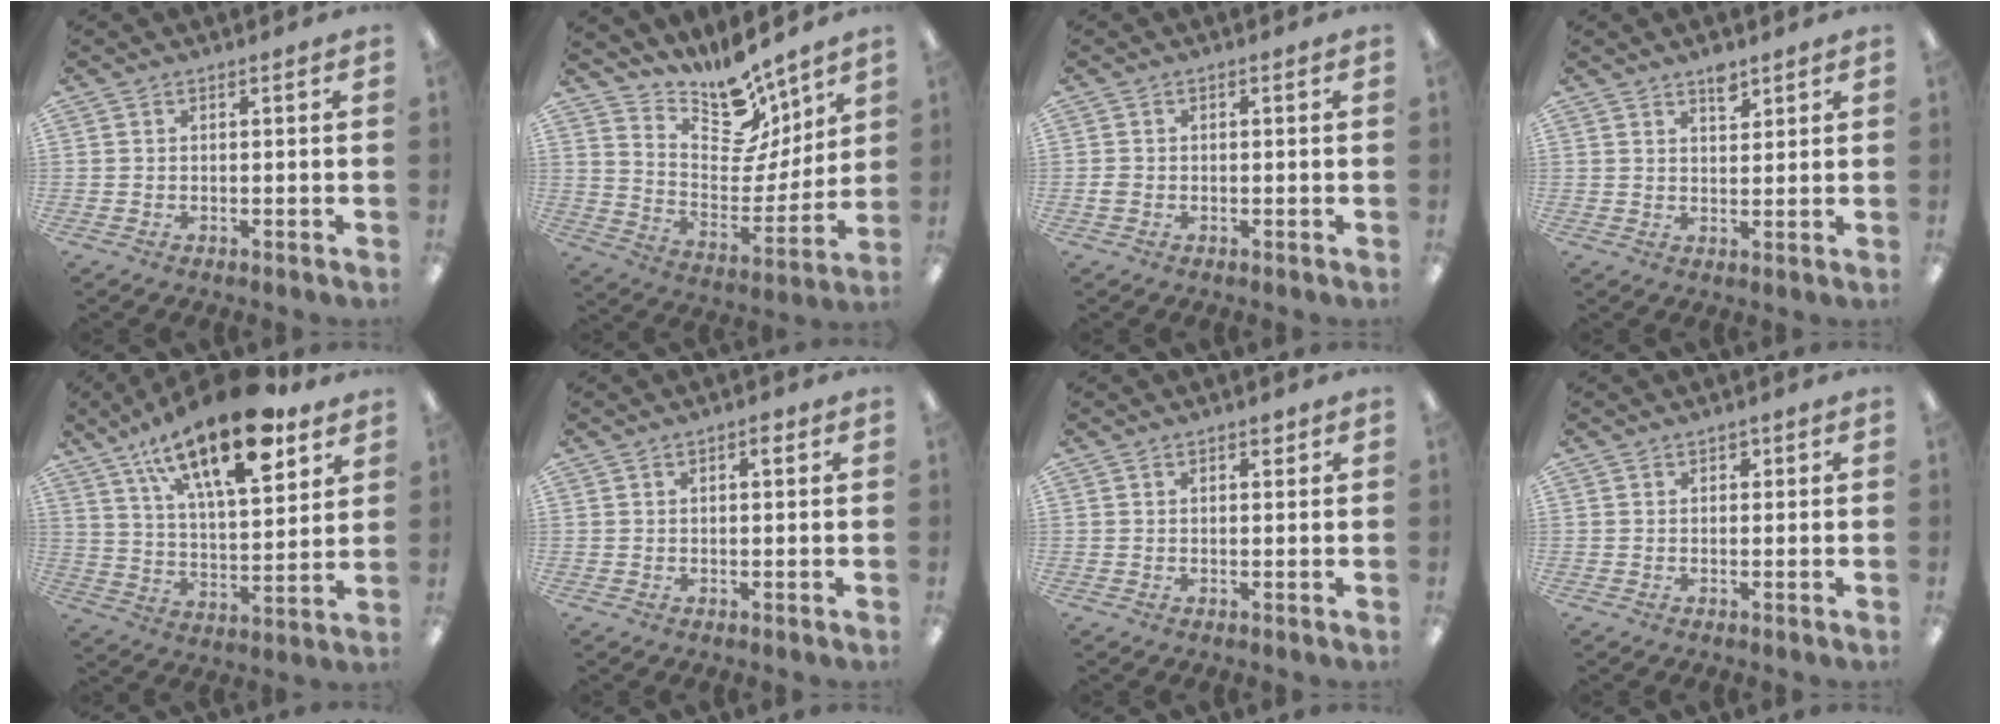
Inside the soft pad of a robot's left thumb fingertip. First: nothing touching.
{"total": 13.5, "force": [11.3, 5.8, 4.4], "torque": [-0.067, -0.110, 0.201]}
{"total": 1.4, "force": [-0.3, 1.1, 0.8], "torque": [-0.014, 0.003, -0.006]}
{"total": 4.2, "force": [3.1, 2.0, 2.0], "torque": [-0.013, -0.019, 0.050]}
{"total": 22.5, "force": [14.3, 8.6, 15.1], "torque": [-0.237, -0.074, 0.238]}
{"total": 2.3, "force": [1.1, 1.0, 1.7], "torque": [-0.020, -0.001, 0.014]}
{"total": 1.7, "force": [1.1, 1.0, 0.9], "torque": [-0.003, -0.003, 0.015]}
{"total": 1.3, "force": [0.8, 0.9, 0.4], "torque": [0.001, 0.000, 0.013]}